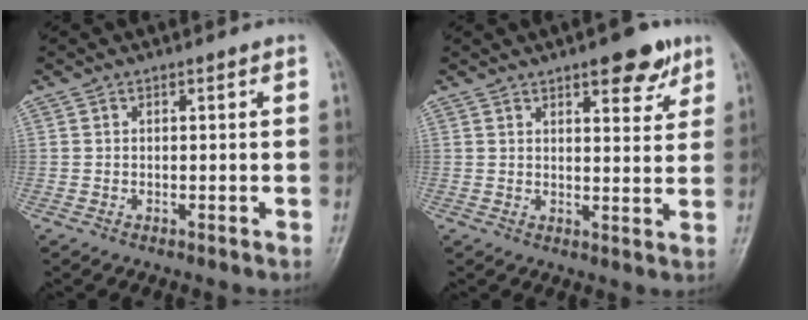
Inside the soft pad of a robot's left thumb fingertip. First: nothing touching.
{"total": 7.7, "force": [4.8, 3.0, 5.2], "torque": [-0.044, -0.023, 0.061]}